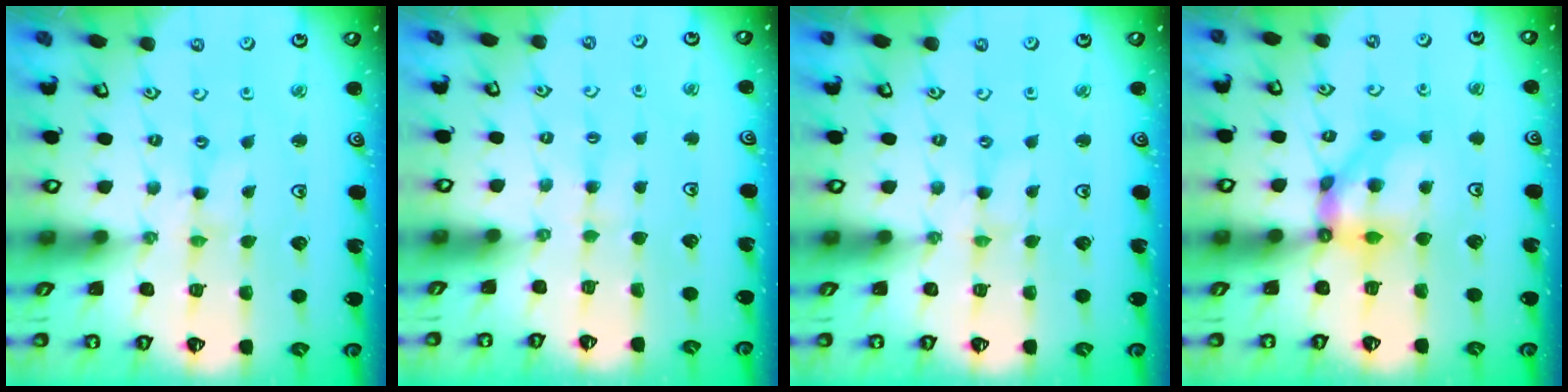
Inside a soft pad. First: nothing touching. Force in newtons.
{"total": 2.8, "press": 2.8, "slide": 0.4}
{"total": 0.0}
{"total": 9.0, "press": 9.0, "slide": 1.0}